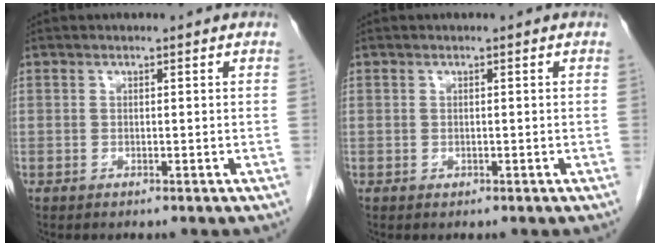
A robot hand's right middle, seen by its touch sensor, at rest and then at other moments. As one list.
[{"total": 0.0}]